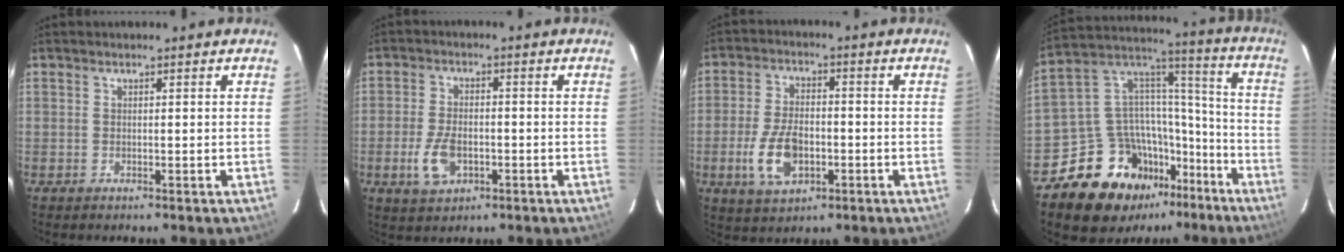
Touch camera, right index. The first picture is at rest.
{"total": 7.0, "force": [-2.5, 4.2, 5.1], "torque": [-0.113, -0.004, -0.039]}
{"total": 10.0, "force": [-3.1, 5.6, 7.7], "torque": [-0.165, -0.003, -0.050]}
{"total": 19.6, "force": [-13.3, 12.1, 7.9], "torque": [-0.154, 0.070, -0.196]}